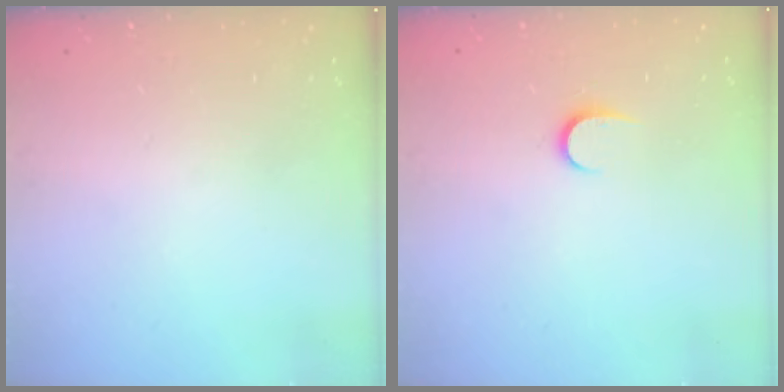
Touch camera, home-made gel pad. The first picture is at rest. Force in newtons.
{"total": 5.1, "press": 5.1, "slide": 0.5}